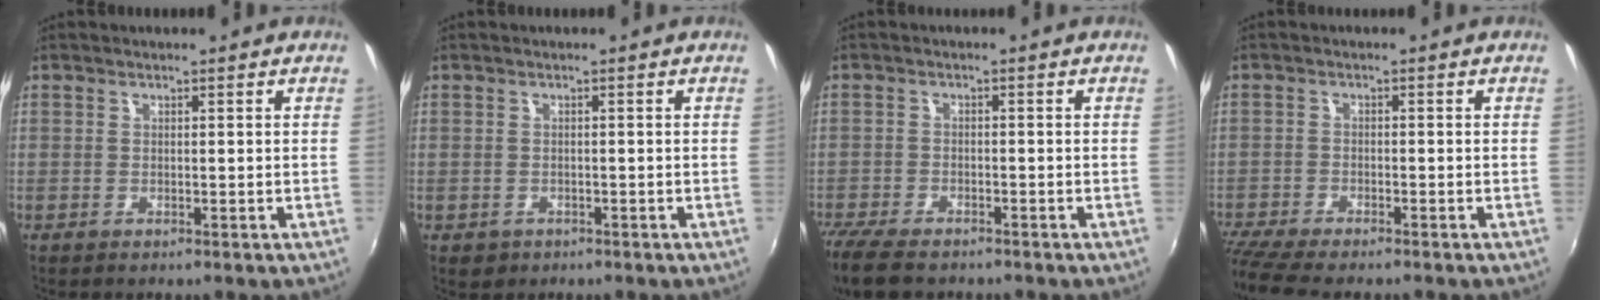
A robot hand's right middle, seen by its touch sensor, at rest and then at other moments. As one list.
[{"total": 2.2, "force": [-0.9, 1.8, 0.7], "torque": [-0.018, -0.004, -0.011]}, {"total": 9.1, "force": [-7.4, 2.9, 4.3], "torque": [-0.117, -0.036, -0.138]}, {"total": 7.8, "force": [-6.8, 1.0, 3.6], "torque": [-0.100, -0.037, -0.122]}]